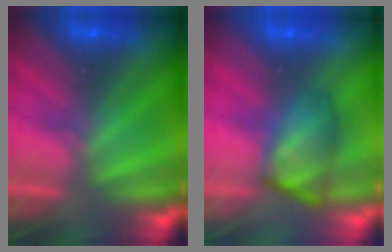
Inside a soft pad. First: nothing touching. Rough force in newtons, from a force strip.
{"total": 4.6}